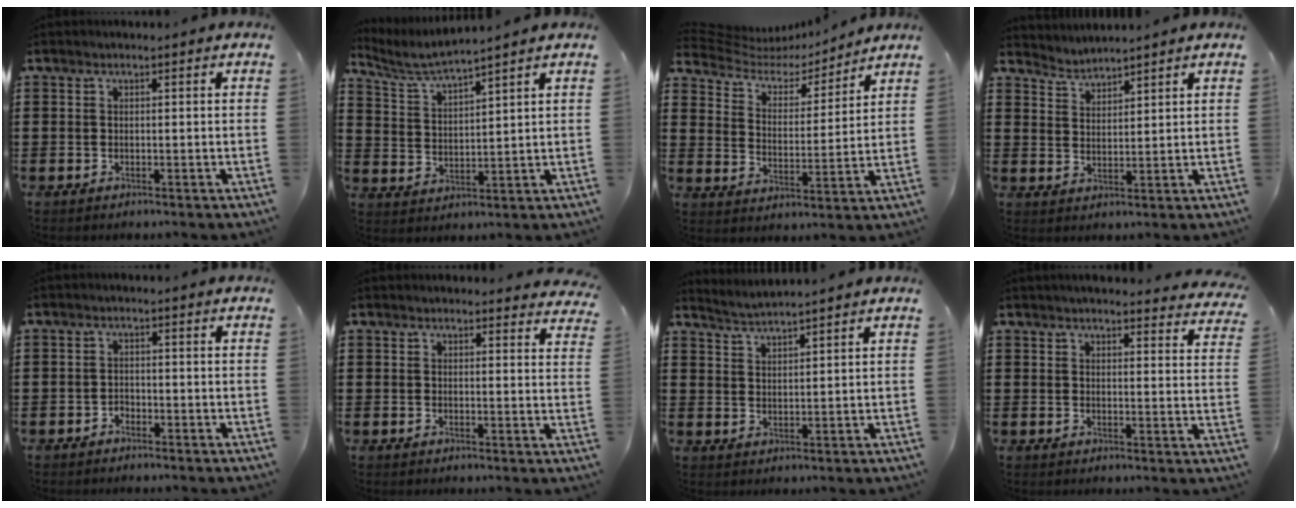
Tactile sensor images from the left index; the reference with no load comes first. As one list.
[{"total": 4.5, "force": [4.1, -0.6, 1.7], "torque": [-0.050, -0.025, 0.069]}, {"total": 4.9, "force": [4.3, 1.8, 1.5], "torque": [-0.057, -0.028, 0.069]}, {"total": 2.8, "force": [2.7, -0.1, -0.7], "torque": [0.002, -0.011, 0.050]}, {"total": 1.3, "force": [-1.1, 0.6, 0.1], "torque": [-0.009, 0.001, -0.025]}, {"total": 2.3, "force": [2.3, 0.1, 0.2], "torque": [-0.002, -0.009, 0.043]}, {"total": 2.4, "force": [2.3, -0.6, -0.1], "torque": [-0.006, -0.010, 0.043]}, {"total": 3.1, "force": [3.1, -0.1, 0.6], "torque": [-0.016, -0.018, 0.052]}]